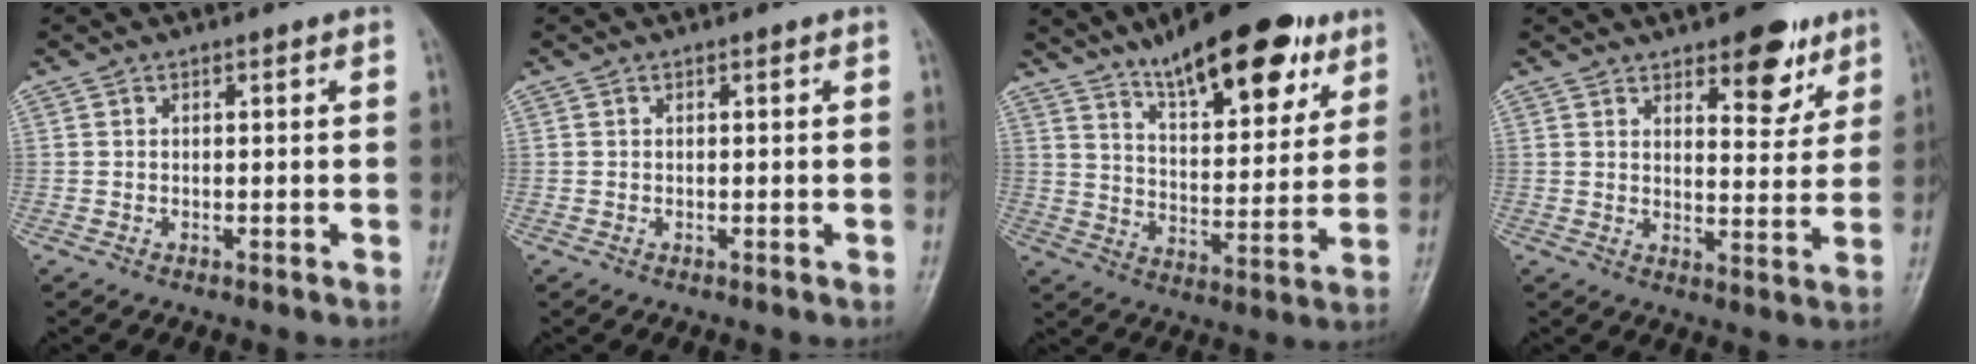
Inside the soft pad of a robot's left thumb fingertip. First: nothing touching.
{"total": 0.0}
{"total": 19.8, "force": [12.8, 7.0, 13.4], "torque": [-0.162, -0.052, 0.202]}
{"total": 9.9, "force": [6.3, 4.3, 6.3], "torque": [-0.051, -0.037, 0.088]}